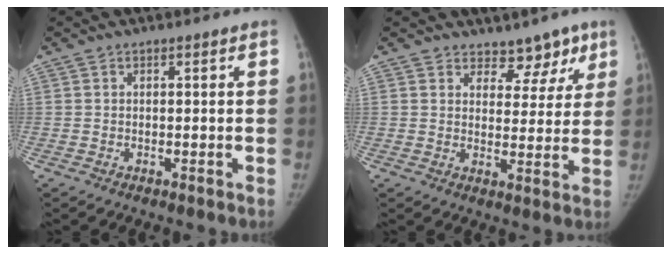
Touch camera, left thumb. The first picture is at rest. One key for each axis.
{"total": 6.7, "fx": 5.0, "fy": 4.0, "fz": 1.8, "tx": 0.021, "ty": -0.031, "tz": 0.066}